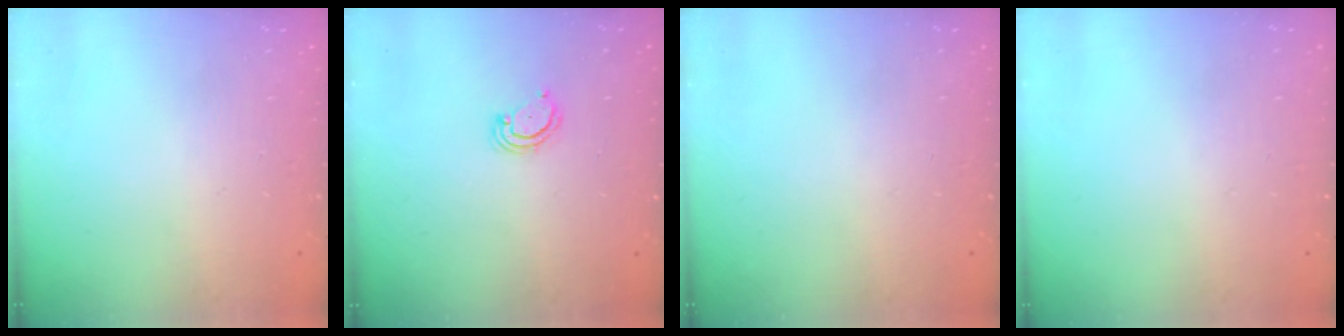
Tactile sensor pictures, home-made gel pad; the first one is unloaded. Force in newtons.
{"total": 3.3, "press": 3.3, "slide": 0.3}
{"total": 0.0}
{"total": 0.0}